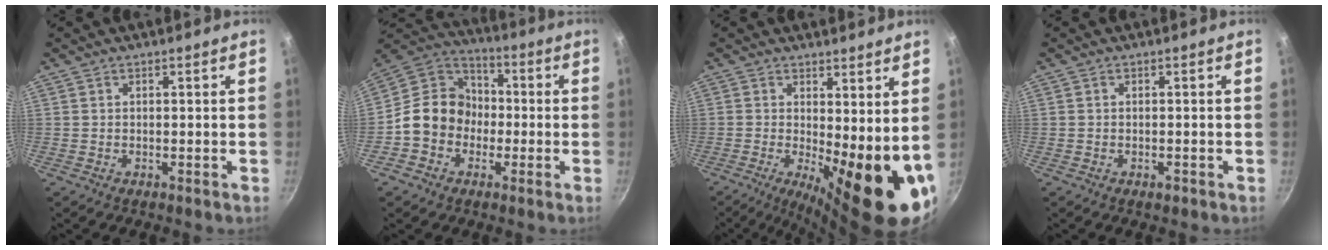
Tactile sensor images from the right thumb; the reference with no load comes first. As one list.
[{"total": 12.7, "force": [-2.4, 11.0, 5.9], "torque": [-0.053, 0.047, -0.065]}, {"total": 15.2, "force": [-0.3, 5.2, 14.3], "torque": [-0.170, -0.024, 0.005]}, {"total": 1.1, "force": [-0.6, 0.6, 0.7], "torque": [-0.010, 0.002, -0.010]}]